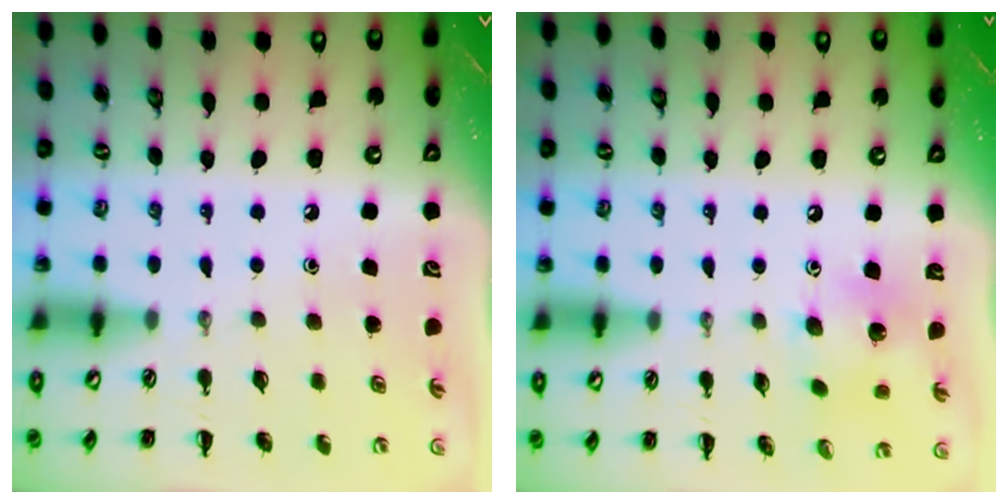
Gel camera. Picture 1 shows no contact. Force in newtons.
{"total": 6.6, "press": 6.4, "slide": 1.4}